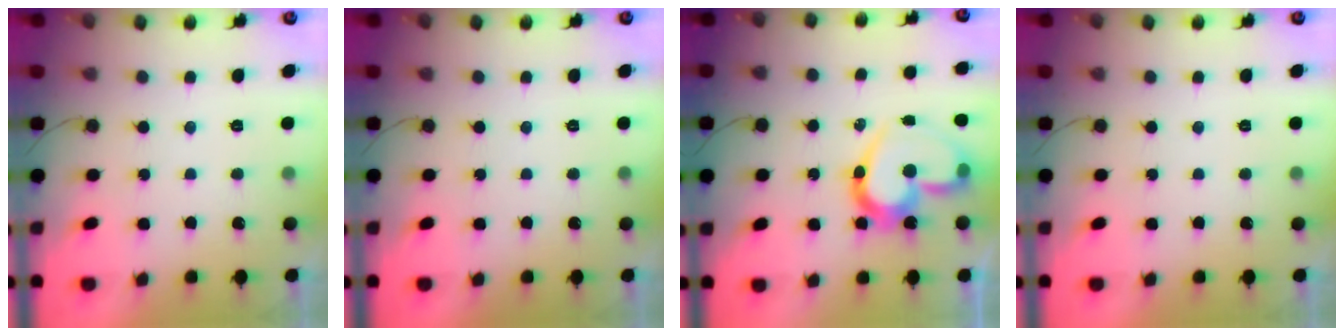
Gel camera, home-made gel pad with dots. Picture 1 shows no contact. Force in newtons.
{"total": 0.0}
{"total": 18.5, "press": 18.4, "slide": 1.6}
{"total": 0.0}